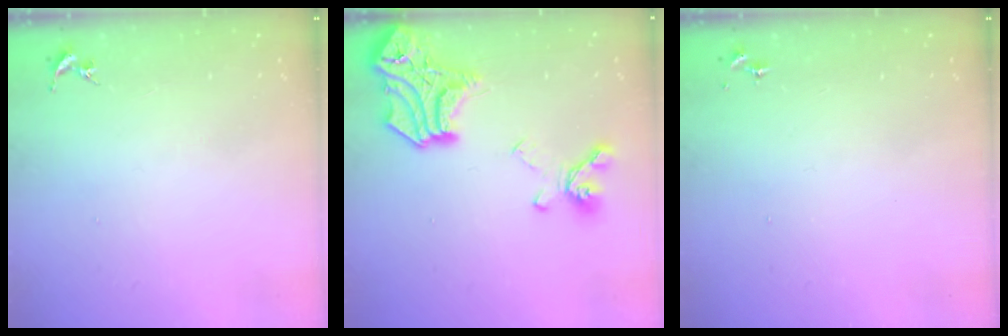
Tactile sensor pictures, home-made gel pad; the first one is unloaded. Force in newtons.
{"total": 19.9, "press": 19.9, "slide": 0.9}
{"total": 0.0}